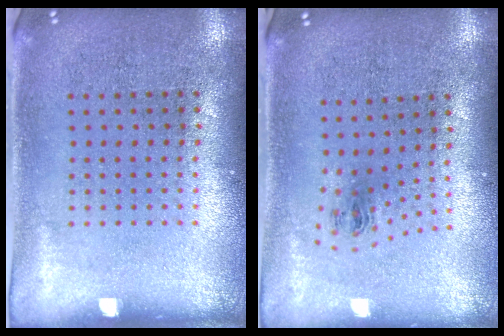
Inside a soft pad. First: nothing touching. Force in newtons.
{"total": 1.0, "press": 0.4, "slide": 0.9}